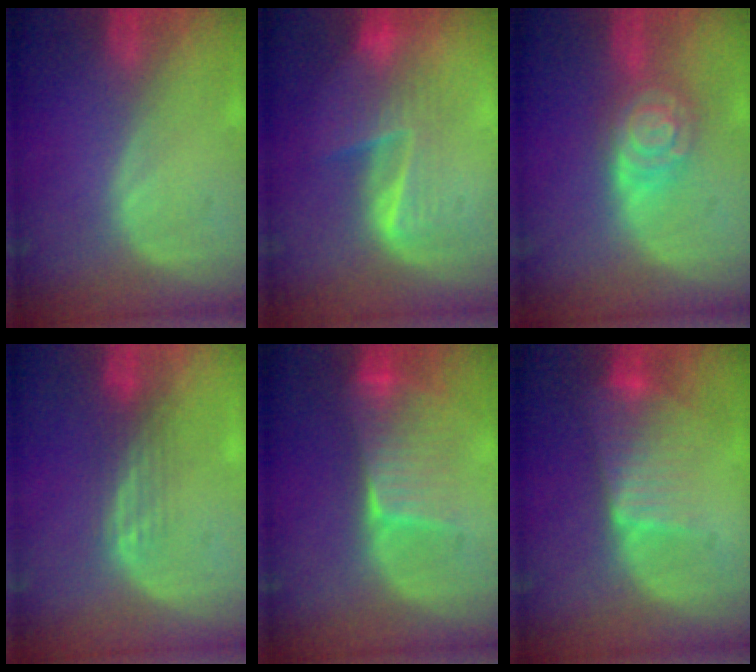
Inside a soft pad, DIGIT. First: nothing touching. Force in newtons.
{"total": 6.8, "press": 6.4, "slide": 2.3}
{"total": 6.7, "press": 6.6, "slide": 0.4}
{"total": 3.0, "press": 2.5, "slide": 1.6}
{"total": 6.5, "press": 6.4, "slide": 1.5}
{"total": 6.7, "press": 6.1, "slide": 2.7}